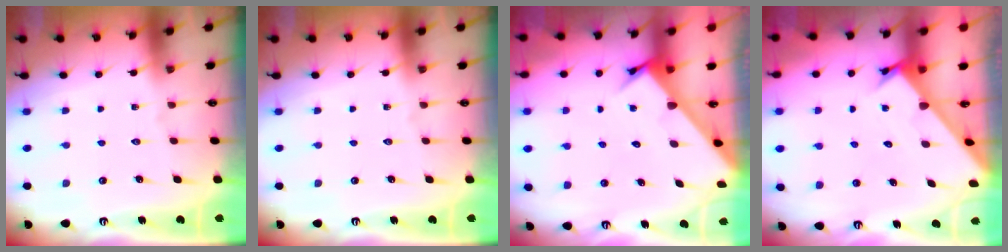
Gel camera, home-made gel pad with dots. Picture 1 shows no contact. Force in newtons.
{"total": 0.0}
{"total": 3.4, "press": 3.4, "slide": 0.2}
{"total": 2.2, "press": 2.2, "slide": 0.1}